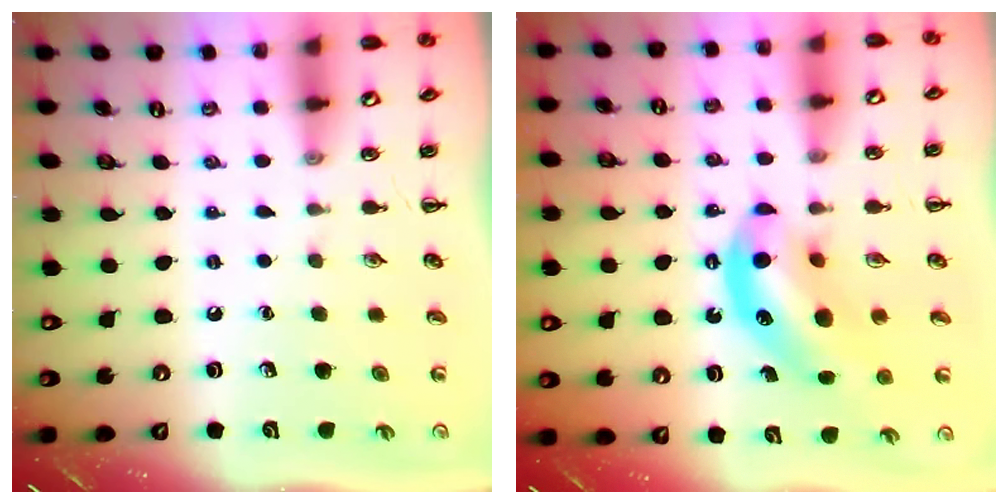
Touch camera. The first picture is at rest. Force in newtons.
{"total": 11.3, "press": 11.0, "slide": 2.8}